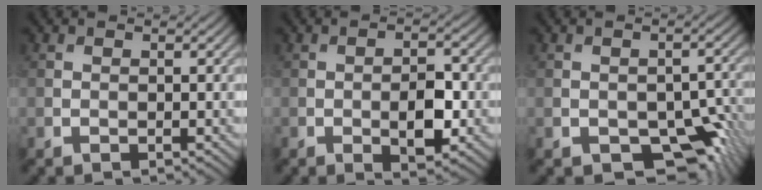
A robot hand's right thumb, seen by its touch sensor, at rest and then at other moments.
{"total": 4.8, "force": [-1.1, 2.0, 4.2], "torque": [-0.071, -0.002, -0.018]}
{"total": 8.1, "force": [-3.9, 4.9, 5.2], "torque": [-0.076, -0.019, -0.050]}